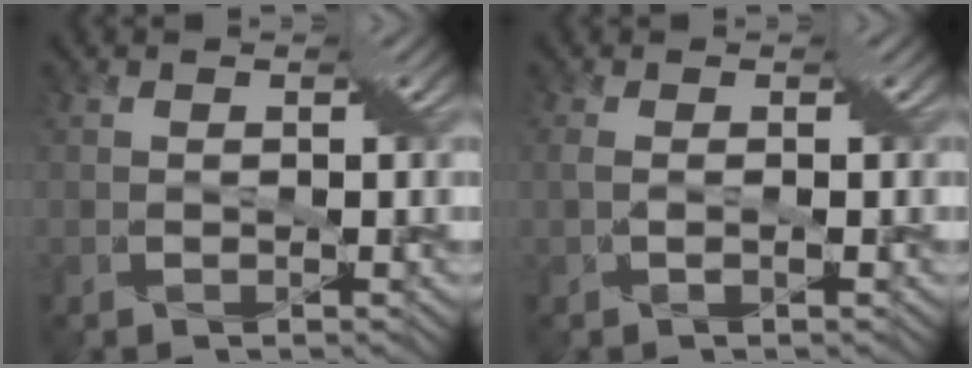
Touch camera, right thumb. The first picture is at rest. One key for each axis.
{"total": 1.7, "fx": -0.1, "fy": 0.5, "fz": 1.6, "tx": -0.037, "ty": -0.003, "tz": 0.000}